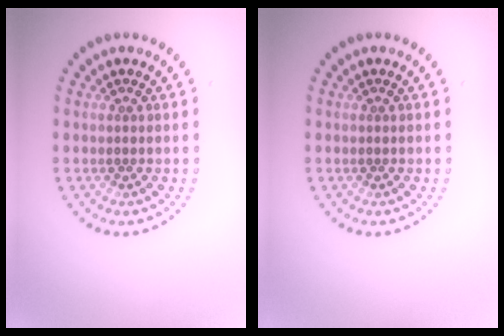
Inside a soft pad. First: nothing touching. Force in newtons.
{"total": 0.0}